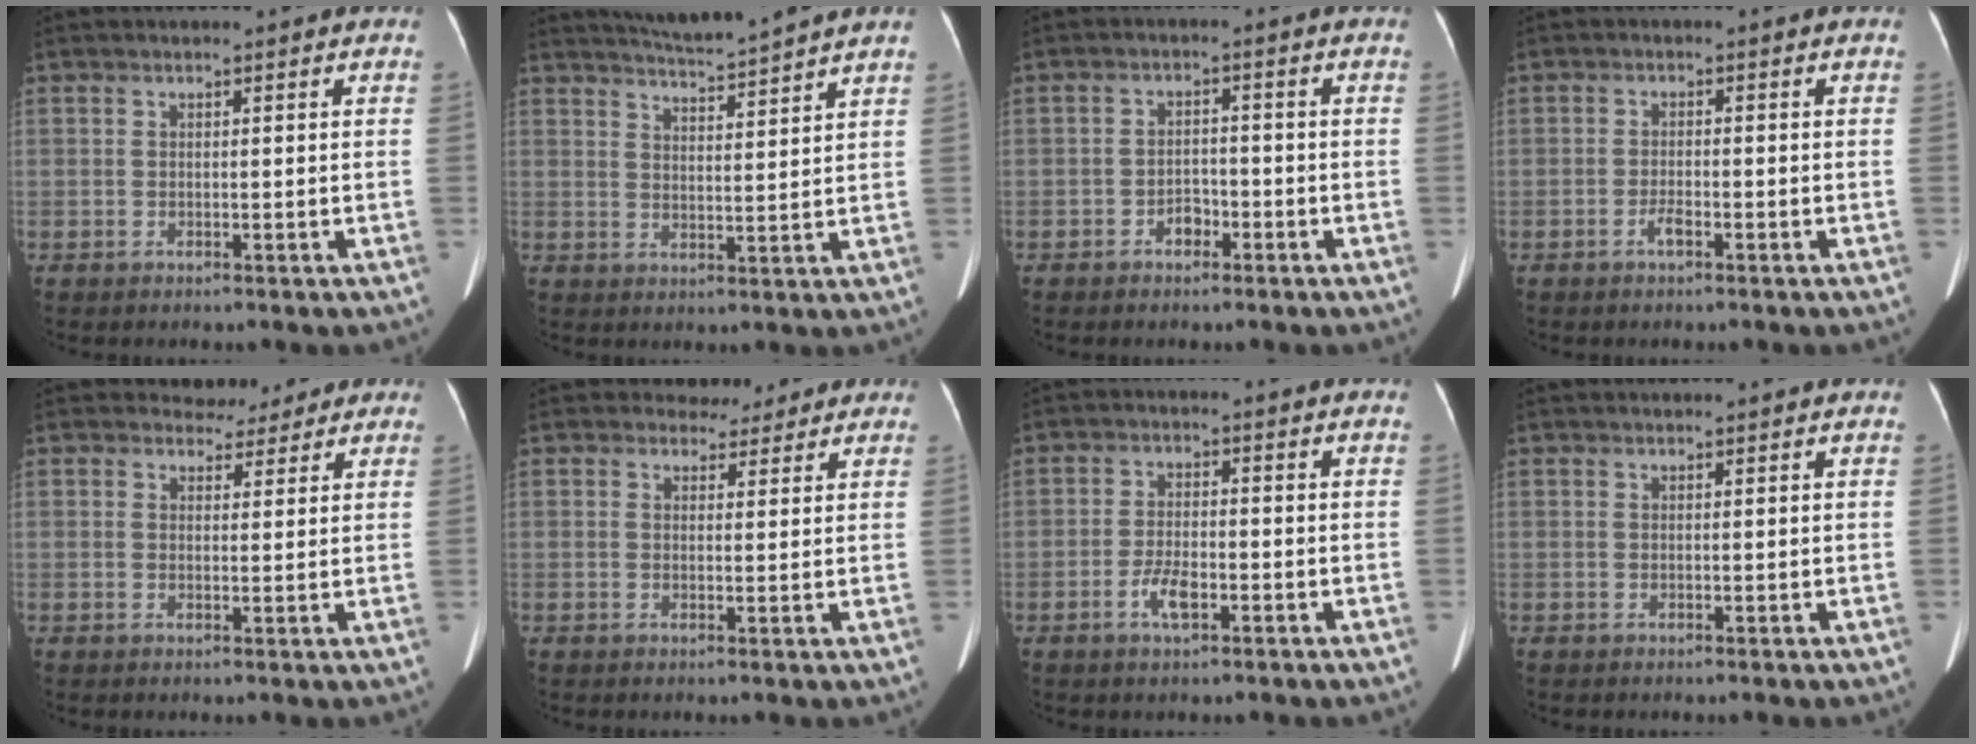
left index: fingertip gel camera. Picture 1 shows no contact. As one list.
[{"total": 8.6, "force": [8.0, -1.4, 2.7], "torque": [-0.055, 0.002, 0.125]}, {"total": 2.5, "force": [-1.6, 1.5, 1.2], "torque": [-0.016, 0.007, -0.026]}, {"total": 1.6, "force": [-1.0, 0.3, 1.2], "torque": [-0.025, 0.000, -0.019]}, {"total": 4.2, "force": [3.6, 2.2, 0.1], "torque": [0.004, 0.005, 0.039]}, {"total": 3.8, "force": [3.2, 1.9, 0.1], "torque": [0.003, 0.003, 0.036]}, {"total": 4.0, "force": [-1.9, 1.3, 3.2], "torque": [-0.066, 0.001, -0.036]}, {"total": 1.4, "force": [1.3, 0.0, 0.4], "torque": [-0.008, 0.020, 0.020]}]